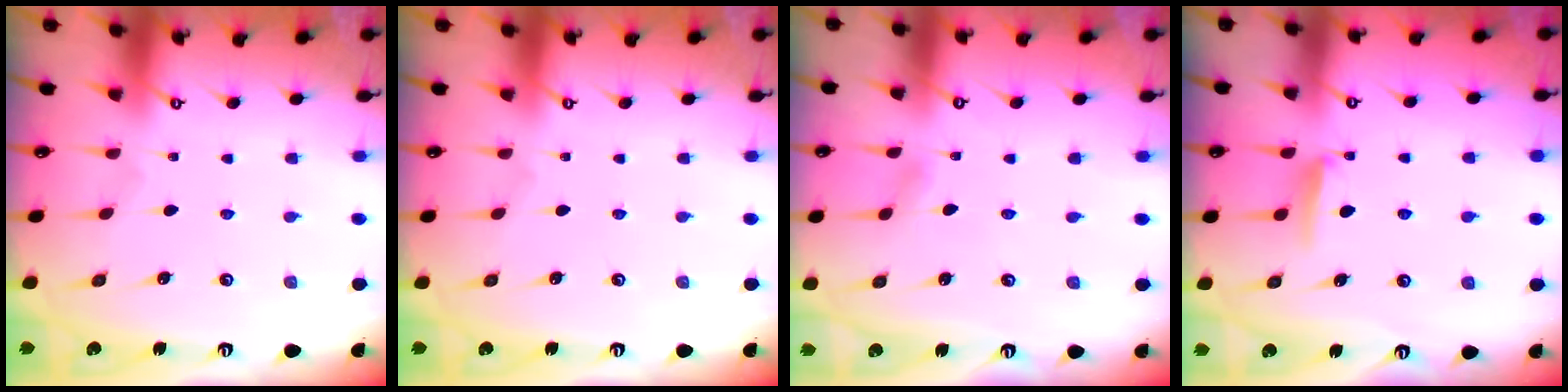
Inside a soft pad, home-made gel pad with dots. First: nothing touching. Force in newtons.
{"total": 0.0}
{"total": 3.5, "press": 3.4, "slide": 0.6}
{"total": 5.0, "press": 5.0, "slide": 0.7}